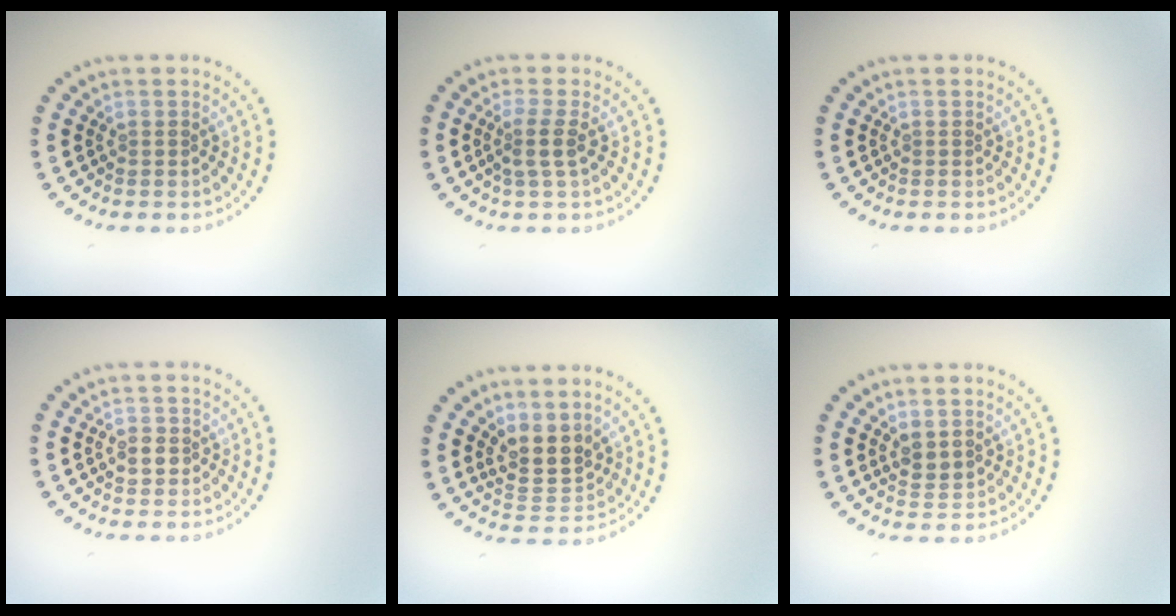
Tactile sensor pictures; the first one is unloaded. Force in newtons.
{"total": 2.0, "press": 1.5, "slide": 1.3}
{"total": 0.0}
{"total": 1.6, "press": 1.6, "slide": 0.3}
{"total": 3.4, "press": 3.0, "slide": 1.7}
{"total": 1.9, "press": 1.7, "slide": 0.9}